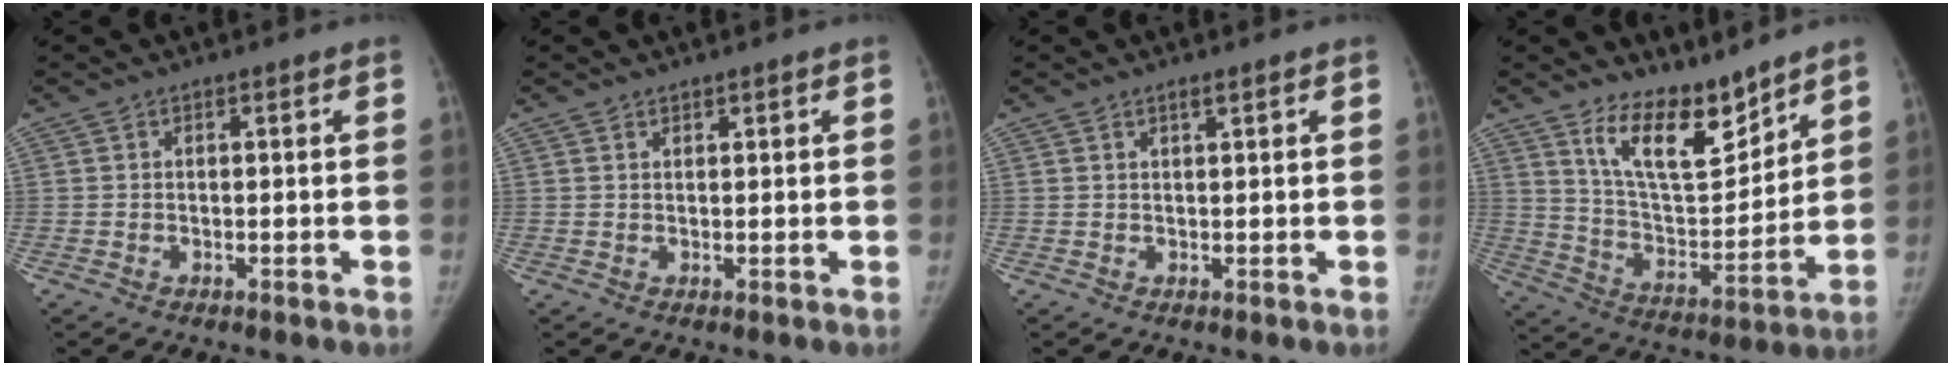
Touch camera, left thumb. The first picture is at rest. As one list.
[{"total": 0.6, "force": [0.6, 0.2, 0.1], "torque": [0.003, -0.005, 0.008]}, {"total": 1.0, "force": [0.7, 0.1, 0.7], "torque": [-0.009, -0.003, 0.013]}, {"total": 13.5, "force": [10.3, 4.9, 7.2], "torque": [-0.088, -0.083, 0.193]}]